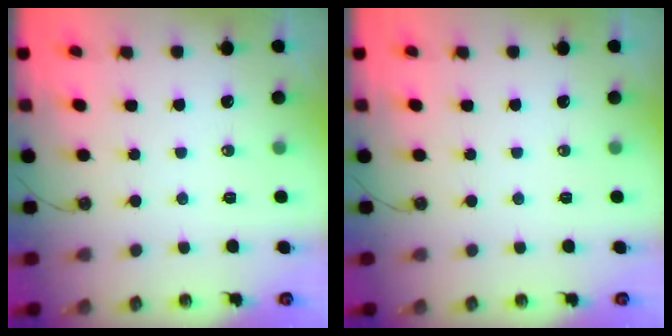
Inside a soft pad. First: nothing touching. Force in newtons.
{"total": 0.0}